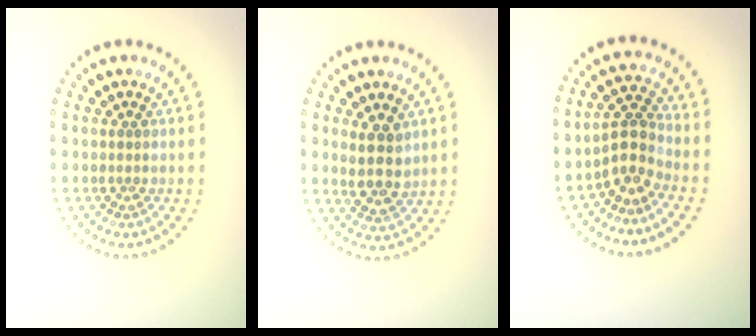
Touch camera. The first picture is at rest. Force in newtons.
{"total": 3.3, "press": 3.0, "slide": 1.3}
{"total": 3.0, "press": 2.4, "slide": 1.8}